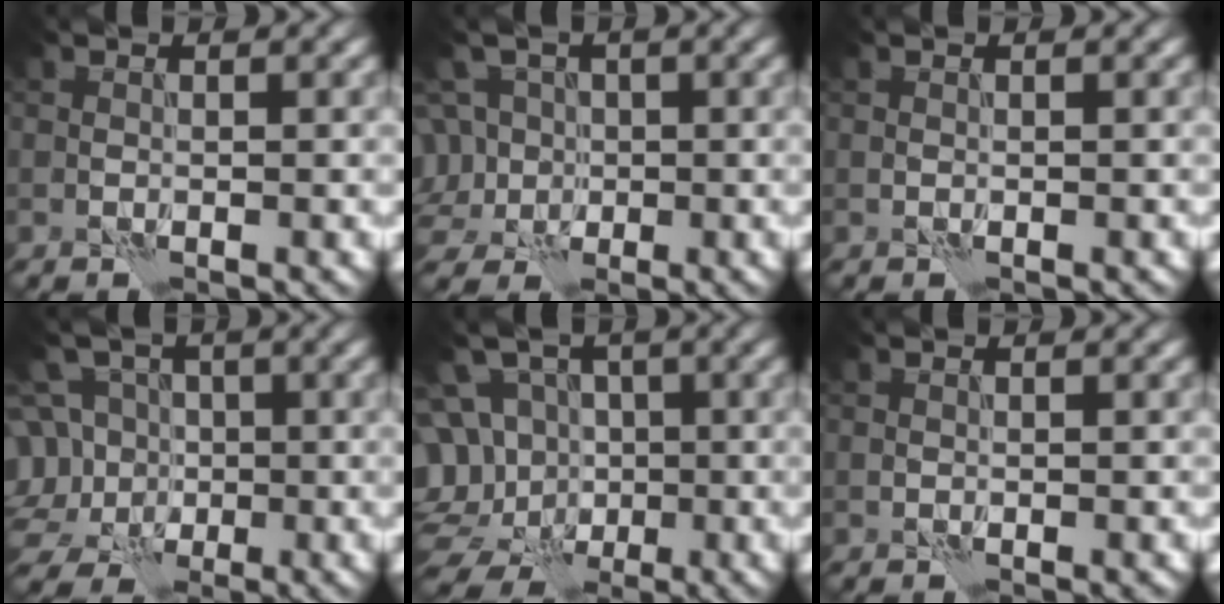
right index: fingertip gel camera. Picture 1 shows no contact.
{"total": 6.2, "force": [0.3, 5.5, 2.8], "torque": [-0.060, 0.030, -0.024]}
{"total": 0.0}
{"total": 9.1, "force": [0.1, 8.1, 4.0], "torque": [-0.085, 0.033, -0.039]}
{"total": 11.7, "force": [-1.5, 10.2, 5.7], "torque": [-0.111, 0.019, -0.042]}
{"total": 0.0}